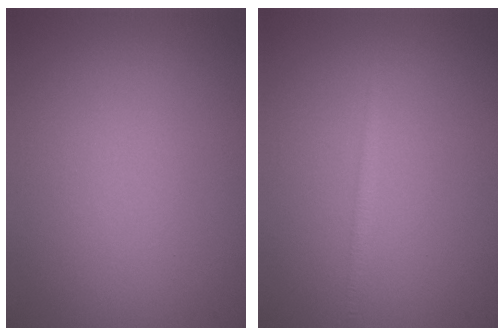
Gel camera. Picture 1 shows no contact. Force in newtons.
{"total": 0.9, "press": 0.9, "slide": 0.0}